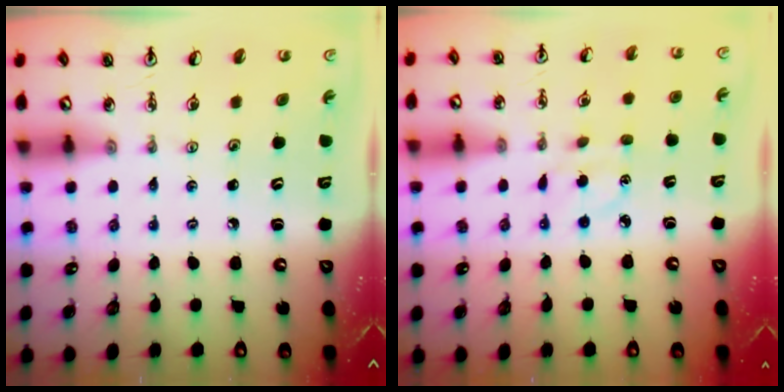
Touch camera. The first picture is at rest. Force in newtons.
{"total": 3.2, "press": 3.1, "slide": 0.9}